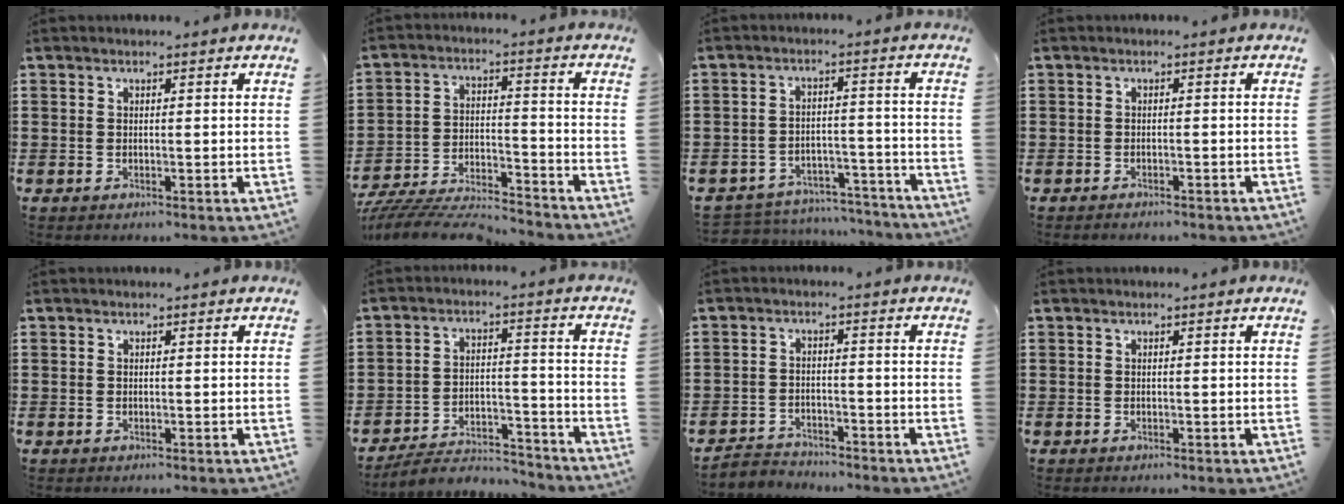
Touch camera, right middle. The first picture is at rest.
{"total": 8.3, "force": [-8.1, 0.8, 1.7], "torque": [-0.032, 0.015, -0.160]}
{"total": 5.1, "force": [-5.0, 1.0, 0.1], "torque": [-0.010, 0.012, -0.106]}
{"total": 0.9, "force": [-0.9, 0.1, 0.0], "torque": [-0.002, 0.002, -0.020]}
{"total": 0.0}
{"total": 5.5, "force": [-5.3, 1.3, 1.1], "torque": [-0.017, 0.014, -0.104]}
{"total": 3.1, "force": [-3.0, 1.0, -0.2], "torque": [-0.005, 0.003, -0.066]}
{"total": 0.0}